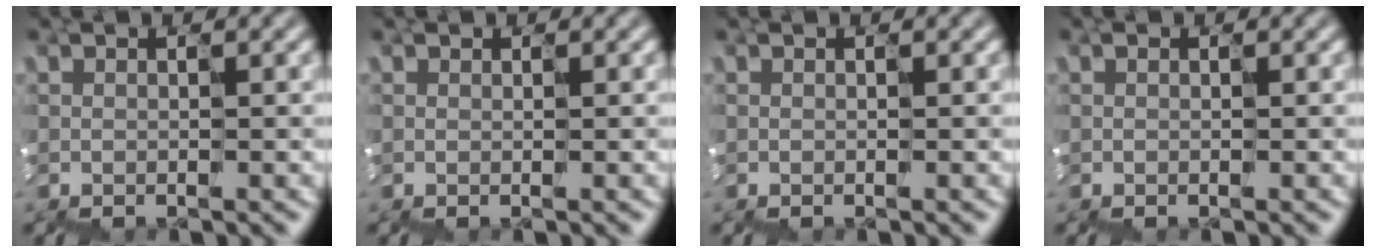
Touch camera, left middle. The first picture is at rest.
{"total": 0.0}
{"total": 0.0}
{"total": 0.0}